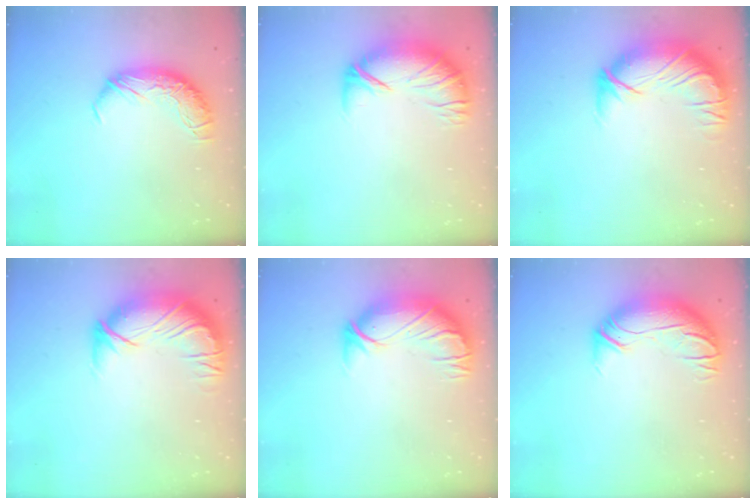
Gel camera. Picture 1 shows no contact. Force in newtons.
{"total": 2.8, "press": 1.6, "slide": 2.2}
{"total": 2.8, "press": 0.4, "slide": 2.8}
{"total": 2.8, "press": 0.4, "slide": 2.8}
{"total": 3.0, "press": 0.2, "slide": 2.9}
{"total": 3.0, "press": 0.4, "slide": 2.9}